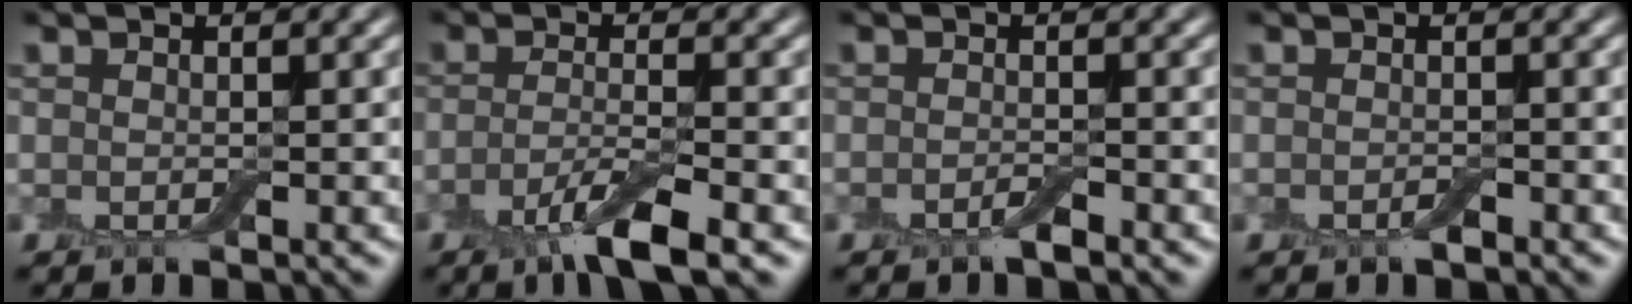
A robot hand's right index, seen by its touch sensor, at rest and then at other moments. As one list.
[{"total": 4.3, "force": [-2.2, 0.8, 3.6], "torque": [-0.066, -0.004, -0.050]}, {"total": 1.1, "force": [-0.7, 0.2, 0.8], "torque": [-0.015, -0.001, -0.014]}, {"total": 0.7, "force": [-0.4, 0.2, 0.5], "torque": [-0.010, -0.001, -0.007]}]